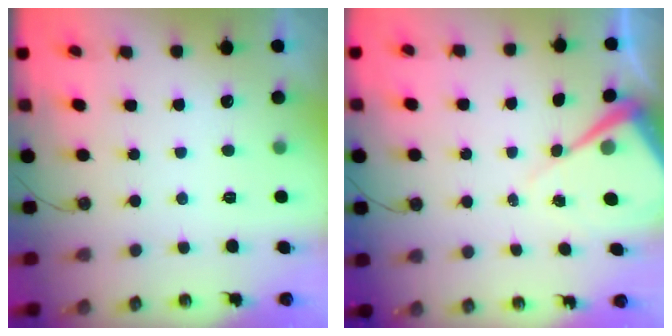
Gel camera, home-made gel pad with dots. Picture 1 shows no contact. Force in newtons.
{"total": 7.5, "press": 7.5, "slide": 0.5}